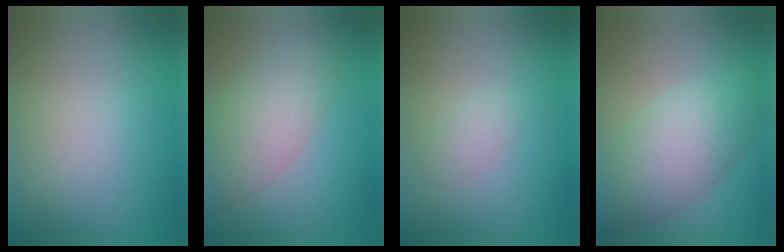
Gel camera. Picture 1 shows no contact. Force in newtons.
{"total": 4.8, "press": 4.8, "slide": 0.1}
{"total": 1.0, "press": 1.0, "slide": 0.1}
{"total": 5.6, "press": 5.6, "slide": 0.2}